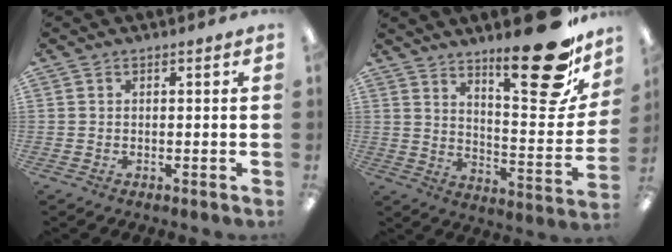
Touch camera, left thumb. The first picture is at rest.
{"total": 22.4, "force": [15.8, 6.8, 14.3], "torque": [-0.180, -0.120, 0.252]}